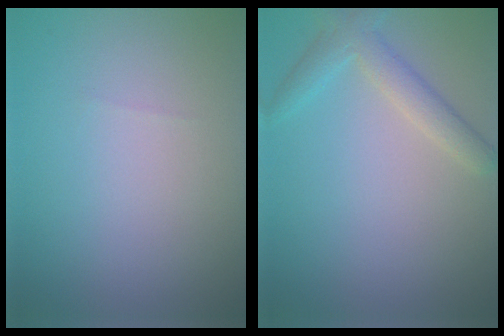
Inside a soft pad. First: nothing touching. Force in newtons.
{"total": 2.6, "press": 2.6, "slide": 0.1}